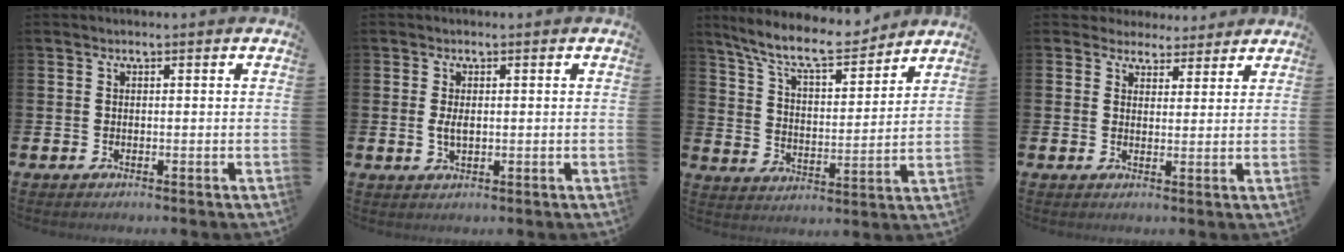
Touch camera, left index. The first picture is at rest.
{"total": 1.9, "force": [0.1, 0.9, 1.6], "torque": [-0.027, 0.002, 0.000]}
{"total": 9.8, "force": [8.8, 2.0, 3.7], "torque": [-0.100, -0.053, 0.155]}
{"total": 3.2, "force": [2.8, 1.6, -0.3], "torque": [0.005, -0.017, 0.046]}